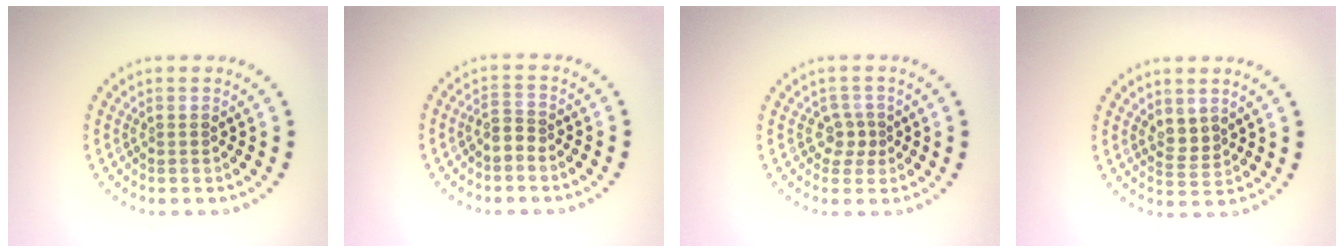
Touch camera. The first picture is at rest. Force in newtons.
{"total": 1.6, "press": 1.2, "slide": 1.1}
{"total": 1.8, "press": 1.5, "slide": 1.1}
{"total": 1.7, "press": 1.4, "slide": 1.0}